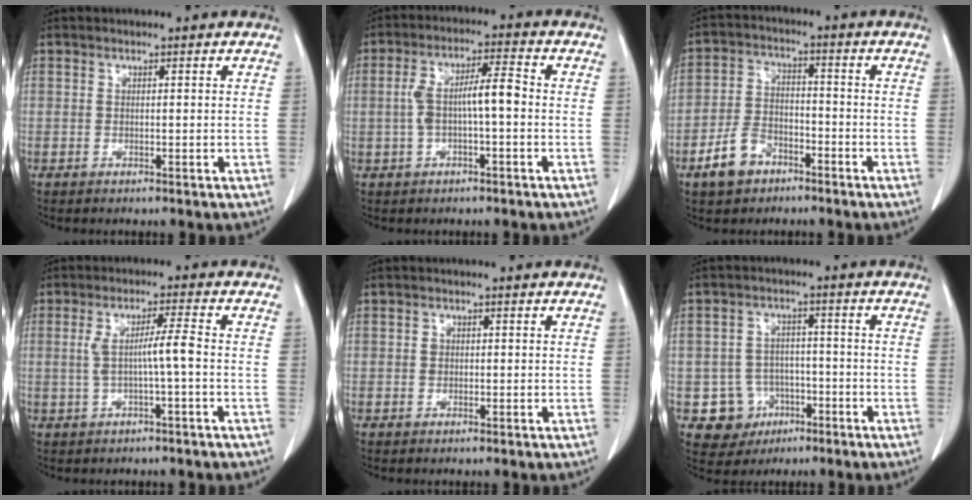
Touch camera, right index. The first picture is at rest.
{"total": 7.2, "force": [-0.4, 1.7, 7.0], "torque": [-0.141, 0.024, -0.009]}
{"total": 7.4, "force": [-4.4, 4.8, 3.5], "torque": [-0.082, 0.012, -0.077]}
{"total": 4.9, "force": [-0.3, -0.3, 4.9], "torque": [-0.091, 0.011, -0.003]}
{"total": 1.1, "force": [0.1, 1.0, 0.4], "torque": [-0.008, 0.002, 0.002]}
{"total": 7.4, "force": [-2.5, 6.9, 1.0], "torque": [-0.016, 0.012, -0.031]}